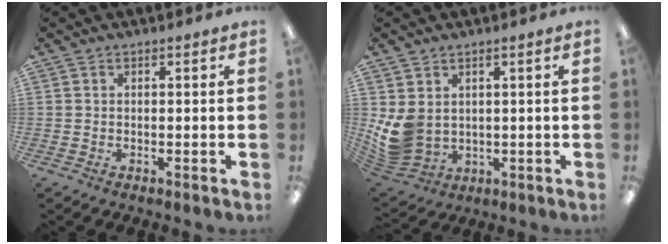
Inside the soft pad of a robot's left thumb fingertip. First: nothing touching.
{"total": 8.0, "force": [1.5, 6.4, 4.7], "torque": [-0.112, -0.012, 0.032]}